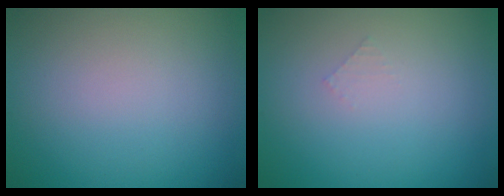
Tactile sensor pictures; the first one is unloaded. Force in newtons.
{"total": 0.5, "press": 0.5, "slide": 0.1}